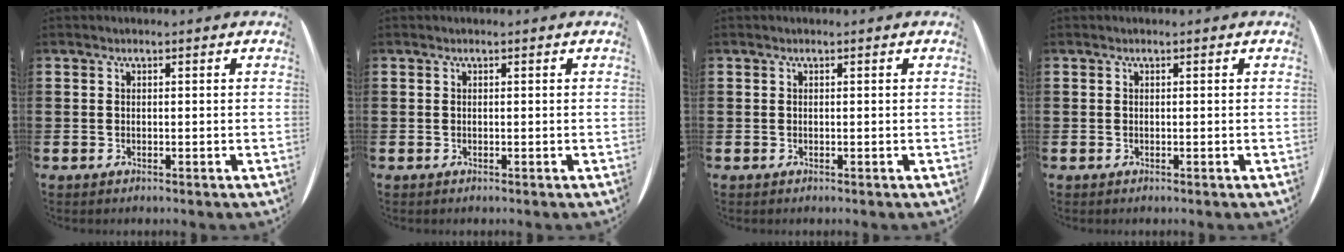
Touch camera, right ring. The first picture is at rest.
{"total": 0.0}
{"total": 0.0}
{"total": 0.0}